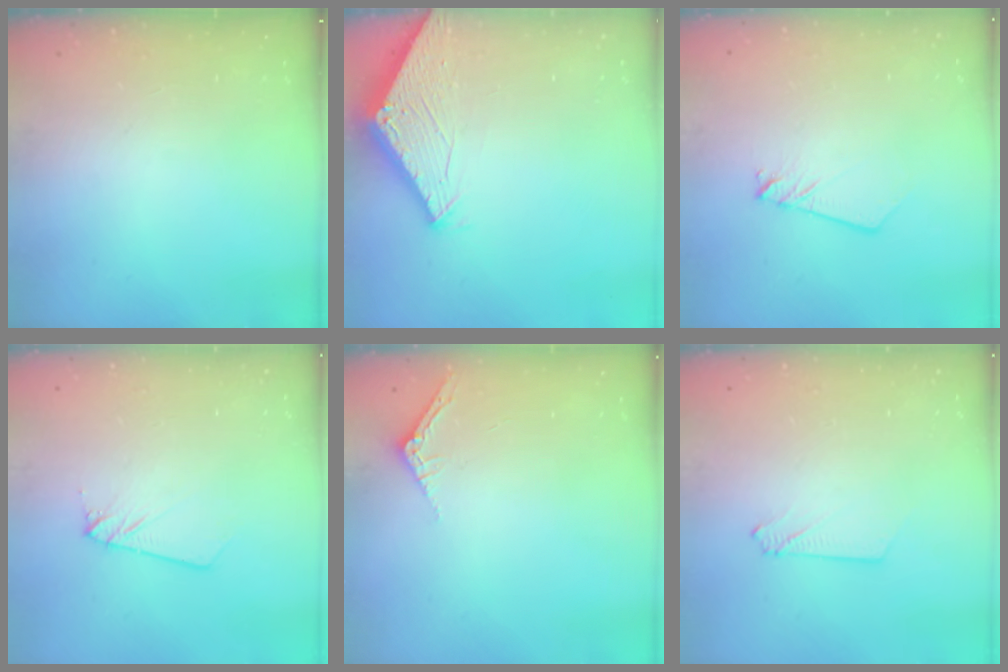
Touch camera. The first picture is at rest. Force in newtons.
{"total": 2.8, "press": 2.8, "slide": 0.2}
{"total": 2.5, "press": 2.5, "slide": 0.1}
{"total": 2.3, "press": 2.3, "slide": 0.1}
{"total": 2.5, "press": 2.5, "slide": 0.2}
{"total": 2.6, "press": 2.6, "slide": 0.3}